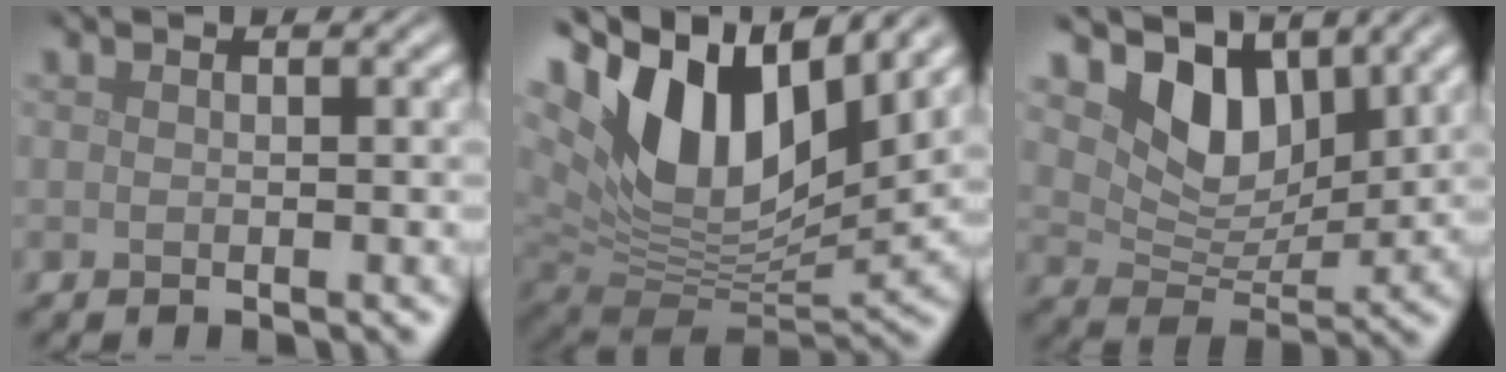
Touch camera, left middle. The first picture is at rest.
{"total": 13.1, "force": [6.1, 6.6, 9.5], "torque": [-0.171, 0.006, 0.111]}
{"total": 6.0, "force": [3.6, 3.5, 3.3], "torque": [-0.065, -0.012, 0.056]}